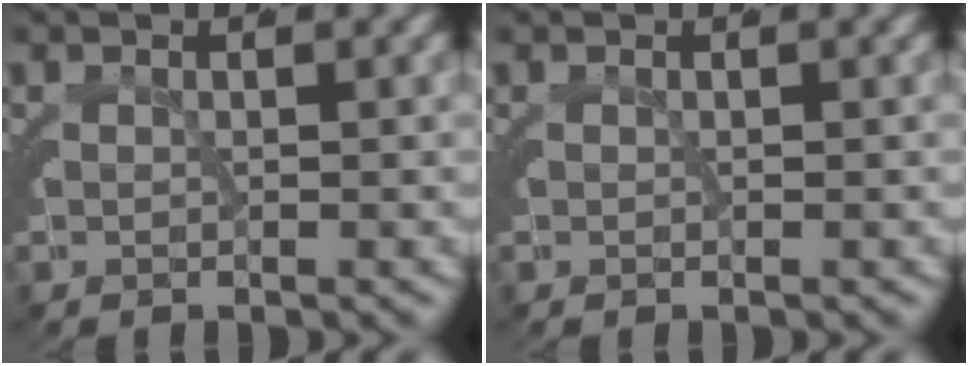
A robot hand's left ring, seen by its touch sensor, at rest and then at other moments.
{"total": 0.0}